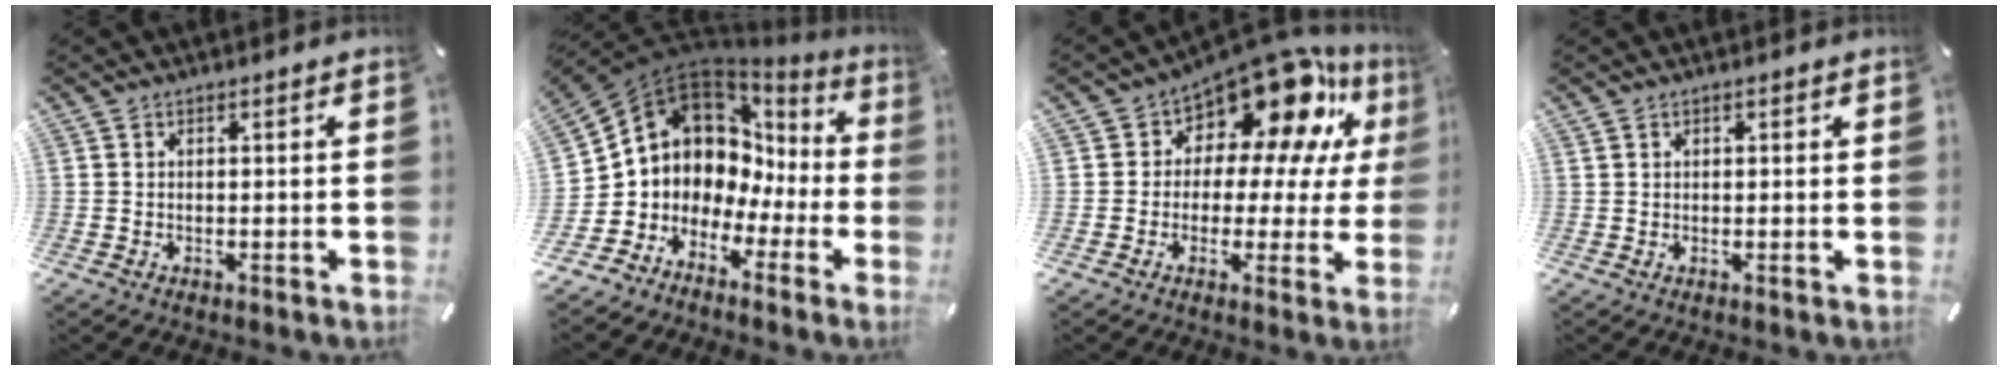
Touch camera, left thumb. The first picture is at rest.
{"total": 7.7, "force": [3.4, 6.8, 0.7], "torque": [-0.038, -0.070, 0.072]}
{"total": 15.7, "force": [11.5, 7.2, 7.9], "torque": [-0.129, -0.100, 0.197]}
{"total": 0.8, "force": [0.4, 0.6, 0.3], "torque": [-0.004, 0.002, 0.008]}